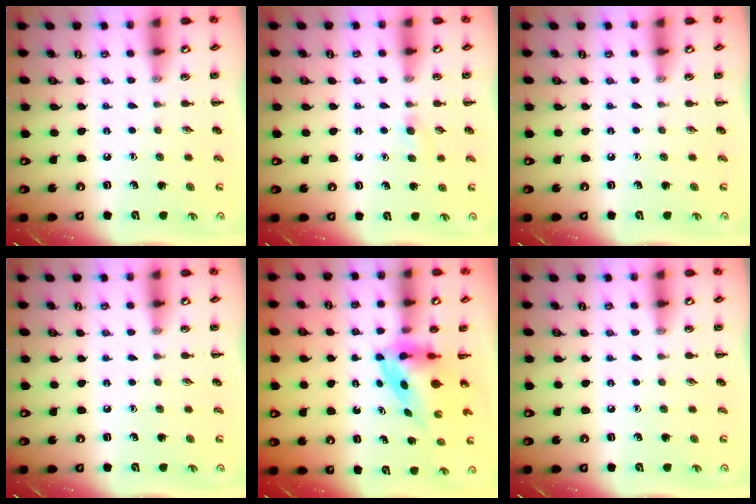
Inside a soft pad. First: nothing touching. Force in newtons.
{"total": 3.6, "press": 3.3, "slide": 1.5}
{"total": 0.0}
{"total": 0.0}
{"total": 3.7, "press": 3.6, "slide": 1.0}
{"total": 0.0}